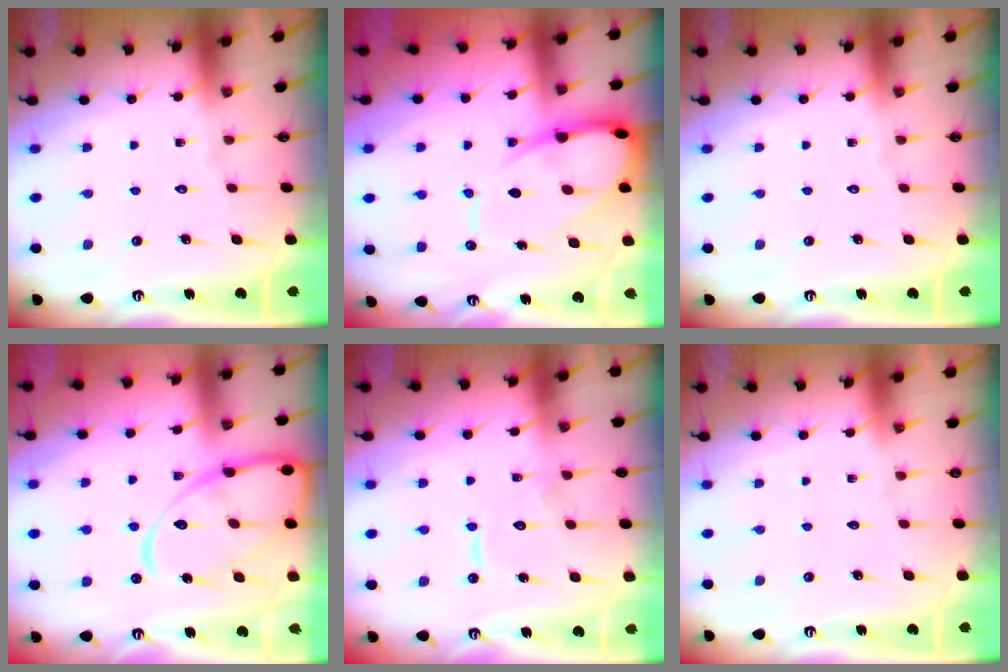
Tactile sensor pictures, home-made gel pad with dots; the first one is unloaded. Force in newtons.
{"total": 12.8, "press": 12.8, "slide": 1.2}
{"total": 0.0}
{"total": 15.9, "press": 15.9, "slide": 1.5}
{"total": 9.2, "press": 9.1, "slide": 0.9}
{"total": 0.0}